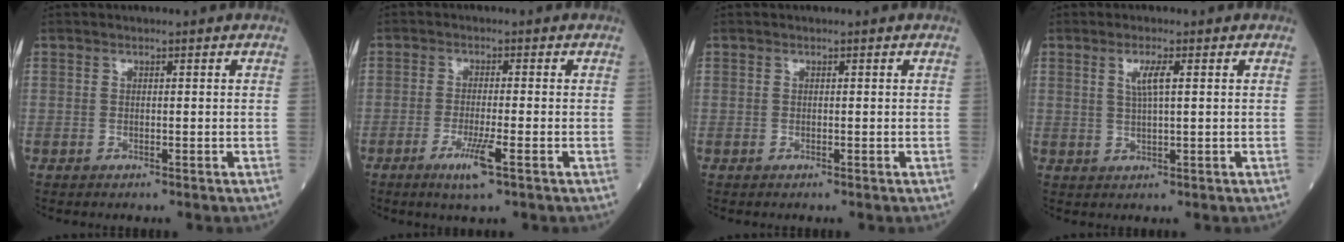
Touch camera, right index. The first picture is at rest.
{"total": 4.6, "force": [-2.3, -0.1, 4.0], "torque": [-0.076, -0.012, -0.043]}
{"total": 0.0}
{"total": 3.0, "force": [1.0, 0.1, 2.8], "torque": [-0.057, 0.001, 0.019]}